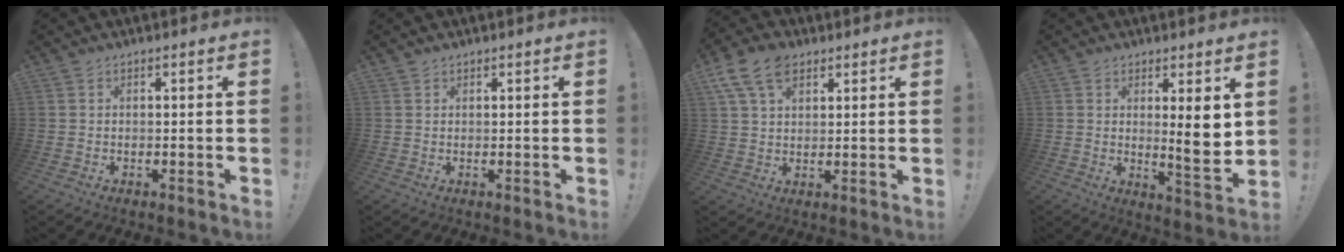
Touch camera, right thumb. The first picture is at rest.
{"total": 0.8, "force": [0.6, 0.4, 0.1], "torque": [0.001, -0.002, 0.012]}
{"total": 11.1, "force": [5.8, 7.0, 6.4], "torque": [-0.111, -0.016, 0.109]}
{"total": 7.9, "force": [2.1, 0.7, 7.6], "torque": [-0.100, -0.029, 0.030]}